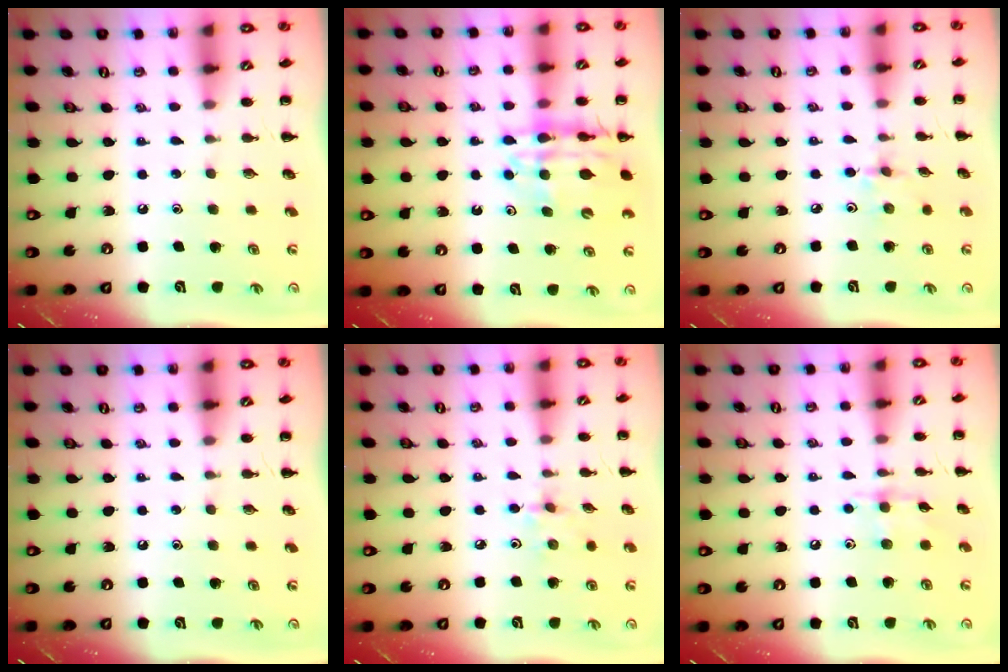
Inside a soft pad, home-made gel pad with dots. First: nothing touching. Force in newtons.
{"total": 13.1, "press": 12.6, "slide": 3.7}
{"total": 2.2, "press": 2.1, "slide": 0.6}
{"total": 0.0}
{"total": 2.9, "press": 2.7, "slide": 0.9}
{"total": 6.6, "press": 6.6, "slide": 0.6}